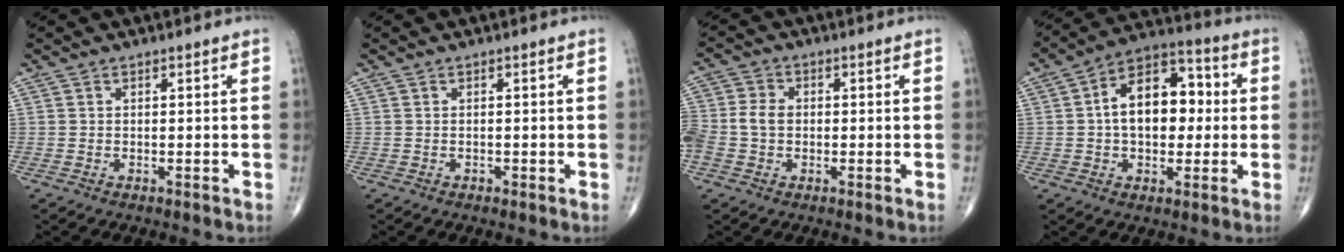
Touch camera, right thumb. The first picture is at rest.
{"total": 0.0}
{"total": 7.2, "force": [-0.6, 5.5, 4.6], "torque": [-0.106, 0.018, -0.015]}
{"total": 14.6, "force": [0.9, 9.1, 11.4], "torque": [-0.144, 0.033, 0.004]}